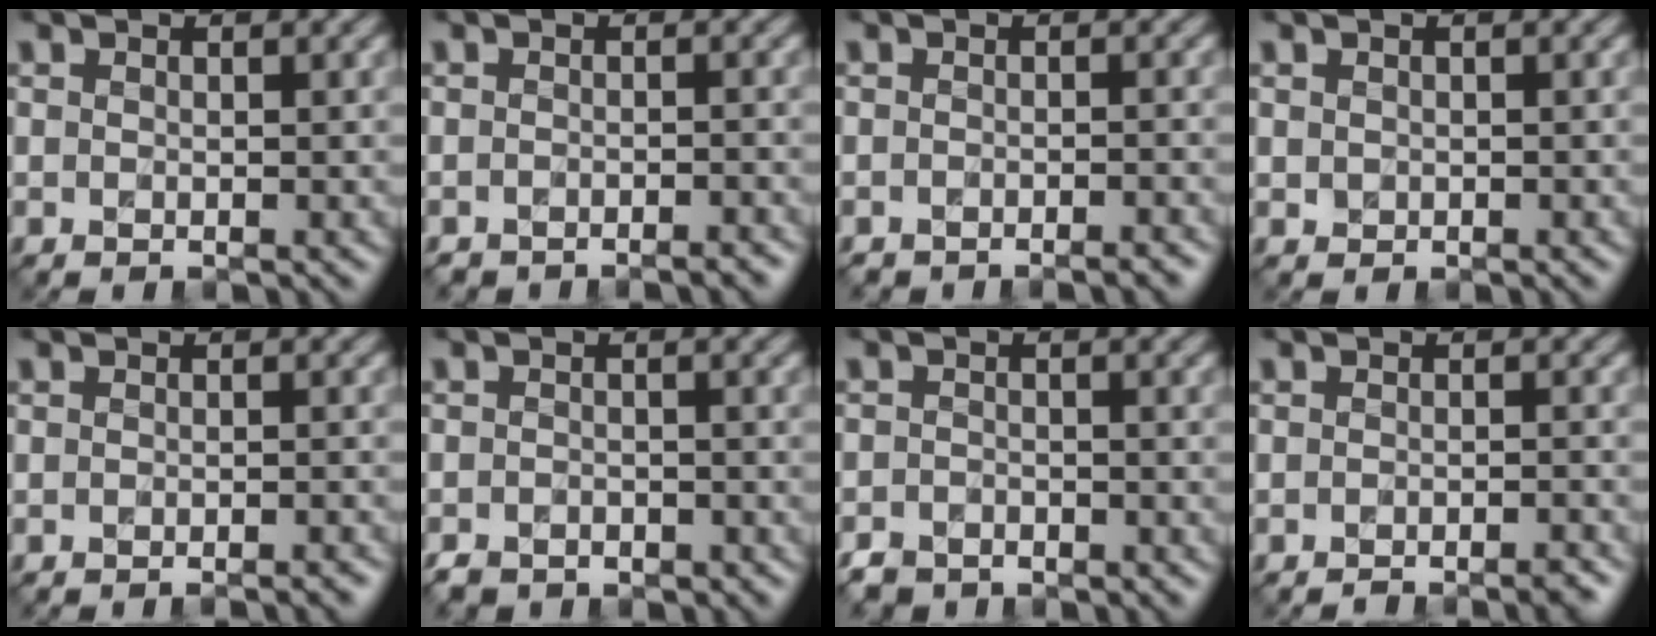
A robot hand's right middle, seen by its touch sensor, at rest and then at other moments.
{"total": 2.3, "force": [-2.3, 0.2, 0.4], "torque": [-0.010, 0.004, -0.026]}
{"total": 2.1, "force": [-2.0, 0.2, 0.6], "torque": [-0.006, -0.002, -0.025]}
{"total": 0.5, "force": [0.1, 0.5, 0.1], "torque": [0.002, -0.002, 0.004]}
{"total": 1.7, "force": [-1.4, 0.3, 0.9], "torque": [0.001, 0.001, -0.021]}
{"total": 2.1, "force": [-1.8, 1.1, 0.5], "torque": [-0.005, -0.001, -0.033]}
{"total": 2.5, "force": [-2.2, 1.2, 0.4], "torque": [-0.003, -0.001, -0.040]}
{"total": 2.2, "force": [-1.9, 0.4, 1.0], "torque": [-0.003, 0.002, -0.030]}